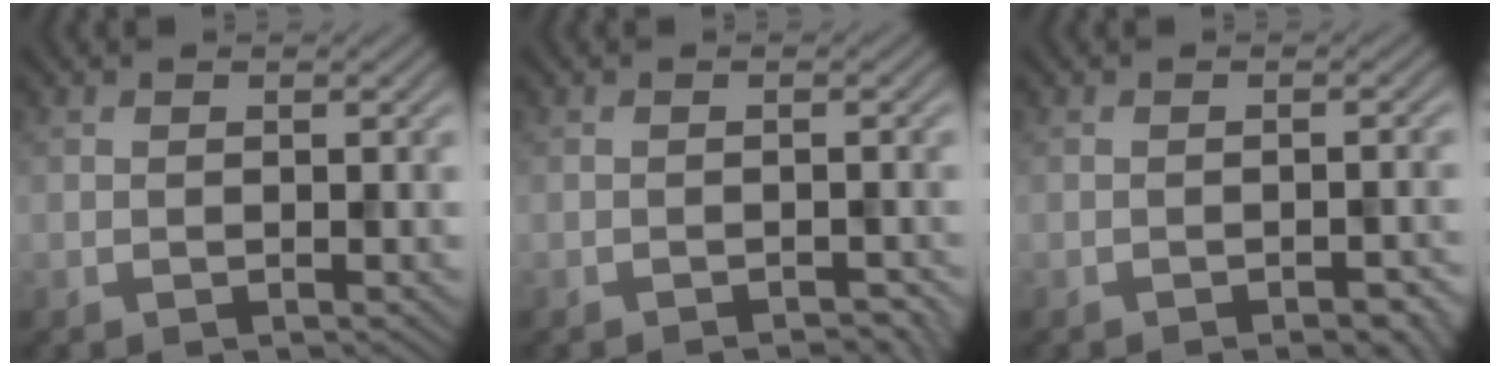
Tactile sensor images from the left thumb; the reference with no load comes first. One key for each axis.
{"total": 1.5, "fx": -1.4, "fy": 0.2, "fz": 0.5, "tx": -0.002, "ty": 0.000, "tz": -0.018}
{"total": 2.4, "fx": -1.6, "fy": 0.6, "fz": 1.6, "tx": -0.020, "ty": 0.000, "tz": -0.020}